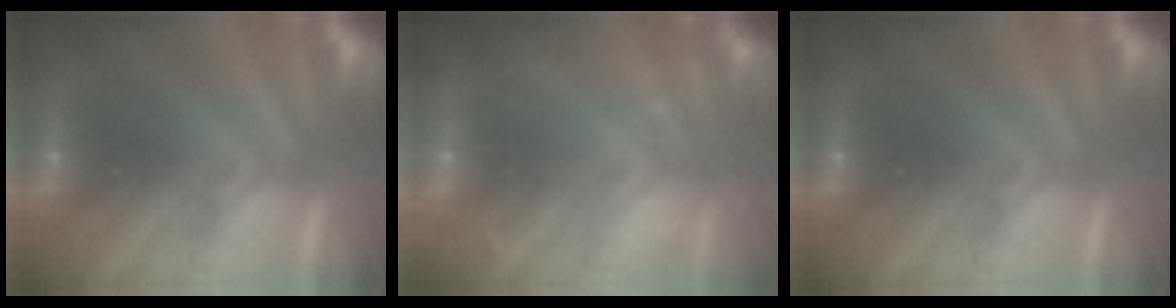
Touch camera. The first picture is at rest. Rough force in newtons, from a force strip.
{"total": 9.1}
{"total": 0.0}